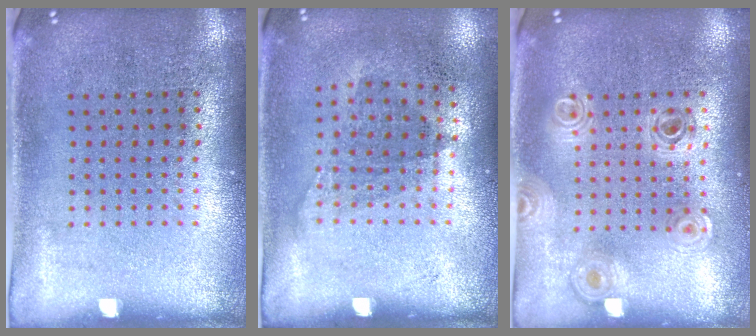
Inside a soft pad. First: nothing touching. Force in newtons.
{"total": 1.1, "press": 0.8, "slide": 0.7}
{"total": 0.8, "press": 0.8, "slide": 0.2}